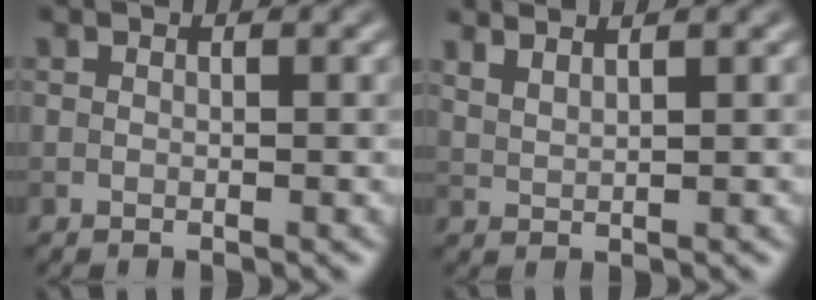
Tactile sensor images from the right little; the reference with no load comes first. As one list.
[{"total": 3.0, "force": [2.3, 1.0, 1.6], "torque": [-0.007, 0.012, 0.016]}]